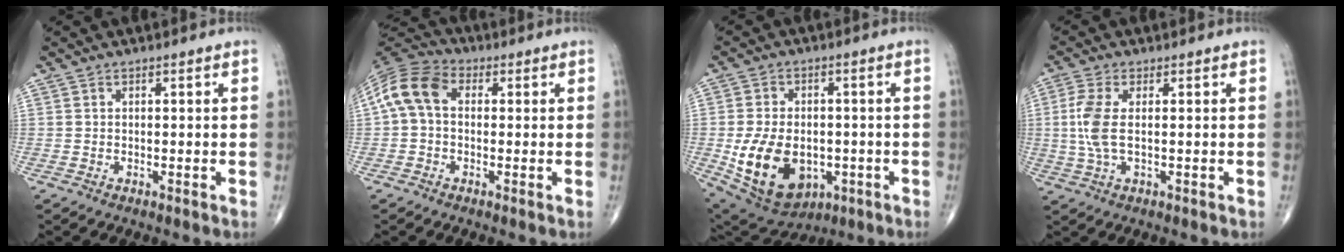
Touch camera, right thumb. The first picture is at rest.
{"total": 9.6, "force": [0.8, 6.7, 6.8], "torque": [-0.133, 0.030, 0.003]}
{"total": 16.3, "force": [-3.9, 11.0, 11.3], "torque": [-0.188, 0.003, -0.039]}
{"total": 6.2, "force": [0.3, 2.3, 5.8], "torque": [-0.156, 0.000, 0.004]}